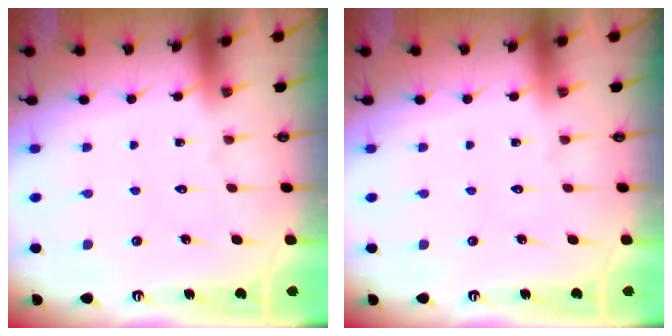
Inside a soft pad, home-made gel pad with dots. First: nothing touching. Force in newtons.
{"total": 0.0}